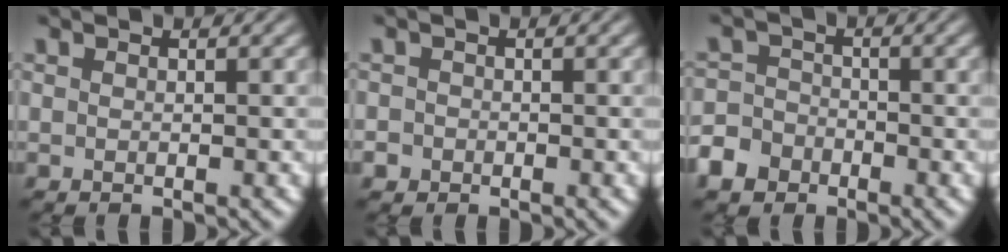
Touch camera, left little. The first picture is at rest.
{"total": 1.1, "force": [-0.5, 0.9, 0.2], "torque": [0.003, -0.002, -0.010]}
{"total": 4.1, "force": [-2.7, 2.9, 1.1], "torque": [-0.016, -0.005, -0.056]}